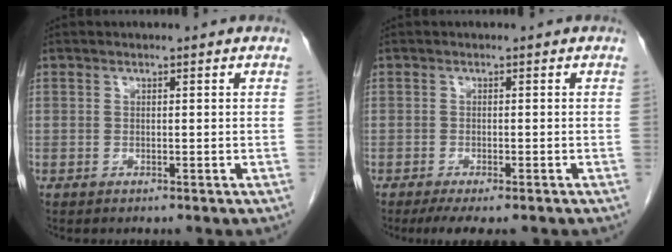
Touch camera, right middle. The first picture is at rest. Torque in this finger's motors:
{"motor_torque": [0.21, -0.11, 0.01, 0.02]}